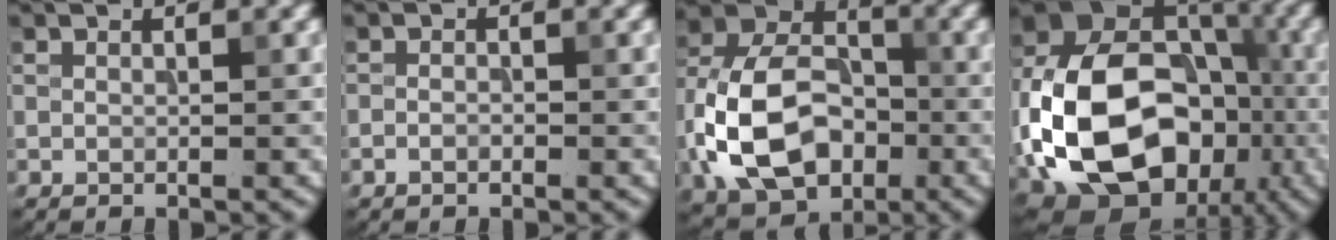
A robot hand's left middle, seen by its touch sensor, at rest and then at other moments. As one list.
[{"total": 0.5, "force": [-0.5, 0.1, 0.0], "torque": [-0.005, 0.006, -0.005]}, {"total": 11.9, "force": [-3.1, 8.3, 8.0], "torque": [-0.173, 0.003, -0.063]}, {"total": 18.9, "force": [-4.6, 13.9, 12.0], "torque": [-0.250, -0.005, -0.068]}]